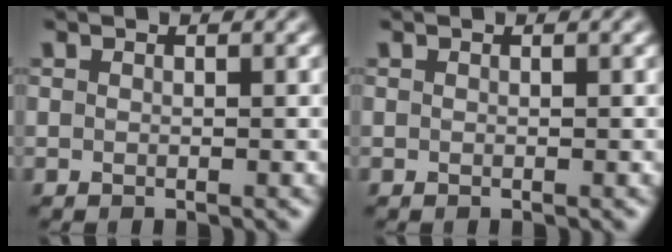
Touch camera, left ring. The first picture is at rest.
{"total": 0.0}